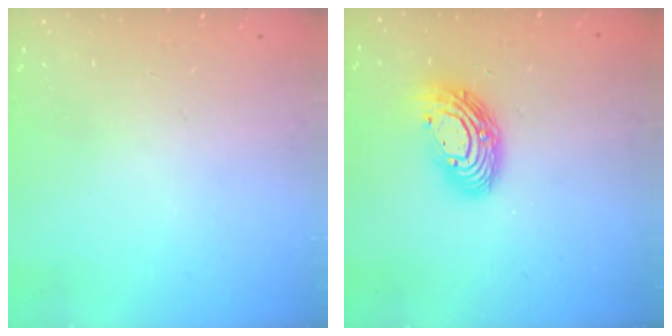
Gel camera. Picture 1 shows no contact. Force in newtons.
{"total": 12.6, "press": 12.6, "slide": 1.2}